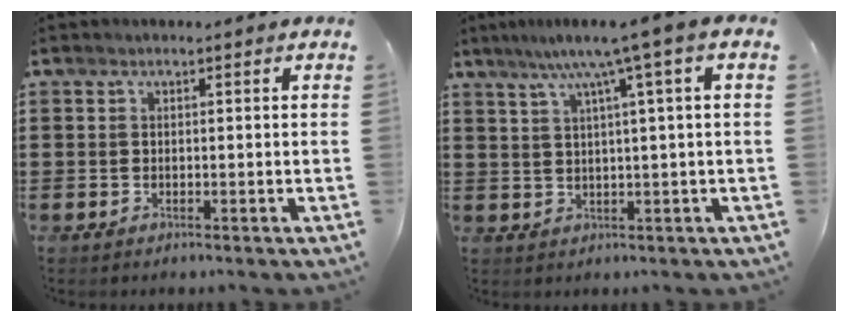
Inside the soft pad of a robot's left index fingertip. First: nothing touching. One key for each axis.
{"total": 7.3, "fx": 3.4, "fy": -0.8, "fz": 6.5, "tx": -0.134, "ty": -0.007, "tz": 0.050}